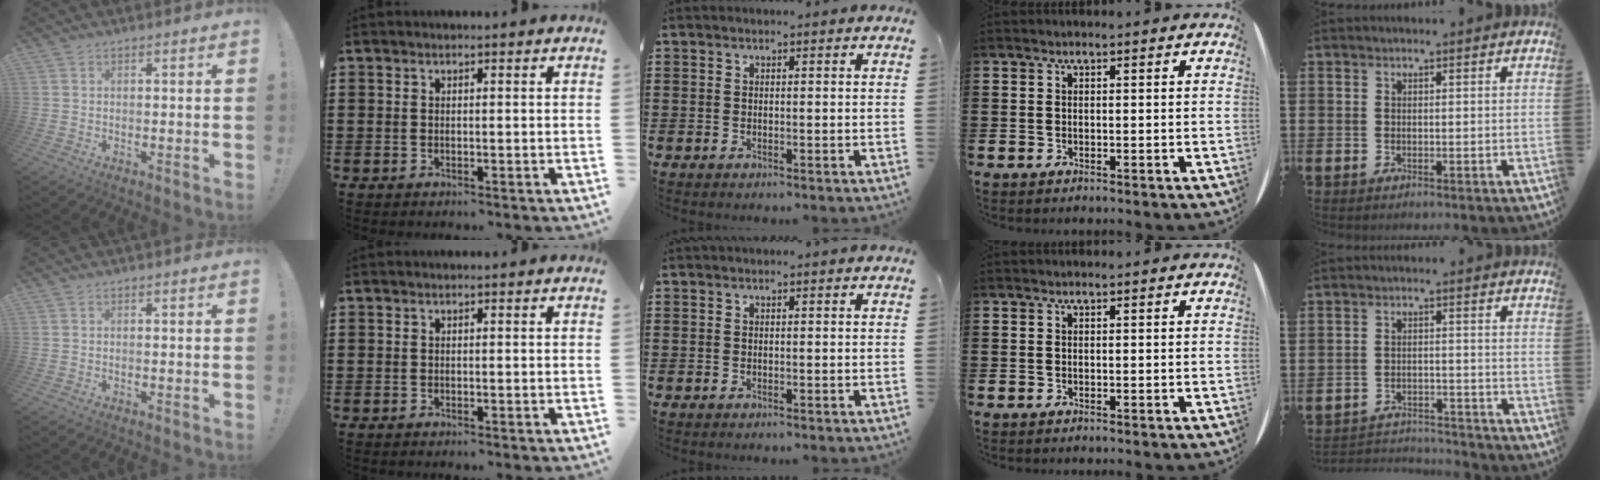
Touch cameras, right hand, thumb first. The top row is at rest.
{"little": {"total": 2.9, "force": [-2.9, 0.4, 0.0], "torque": [-0.008, 0.003, -0.064]}}